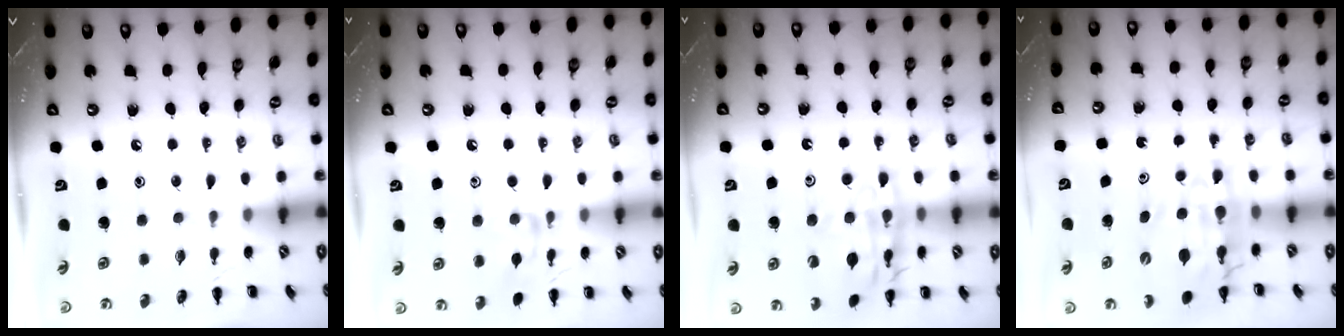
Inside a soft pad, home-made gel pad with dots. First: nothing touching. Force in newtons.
{"total": 10.3, "press": 10.3, "slide": 0.9}
{"total": 17.7, "press": 17.6, "slide": 1.7}
{"total": 14.0, "press": 13.5, "slide": 3.7}